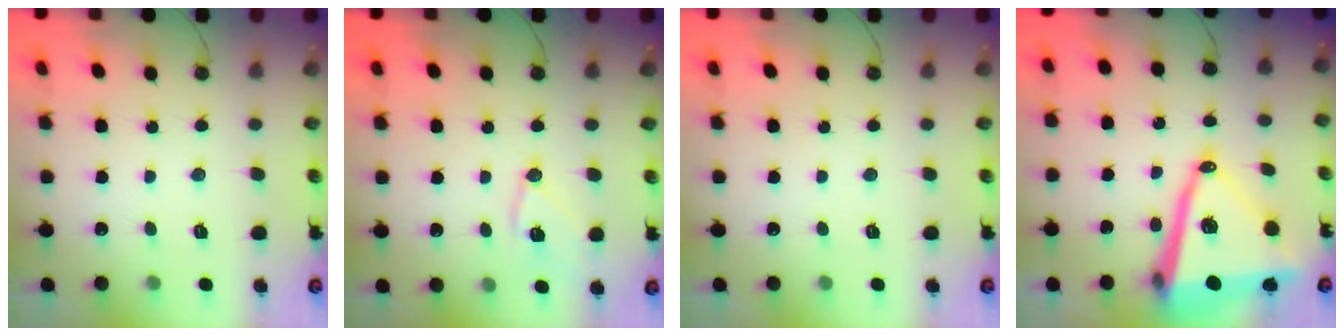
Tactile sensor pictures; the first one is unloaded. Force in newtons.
{"total": 10.3, "press": 10.1, "slide": 1.8}
{"total": 0.0}
{"total": 18.2, "press": 17.8, "slide": 3.8}